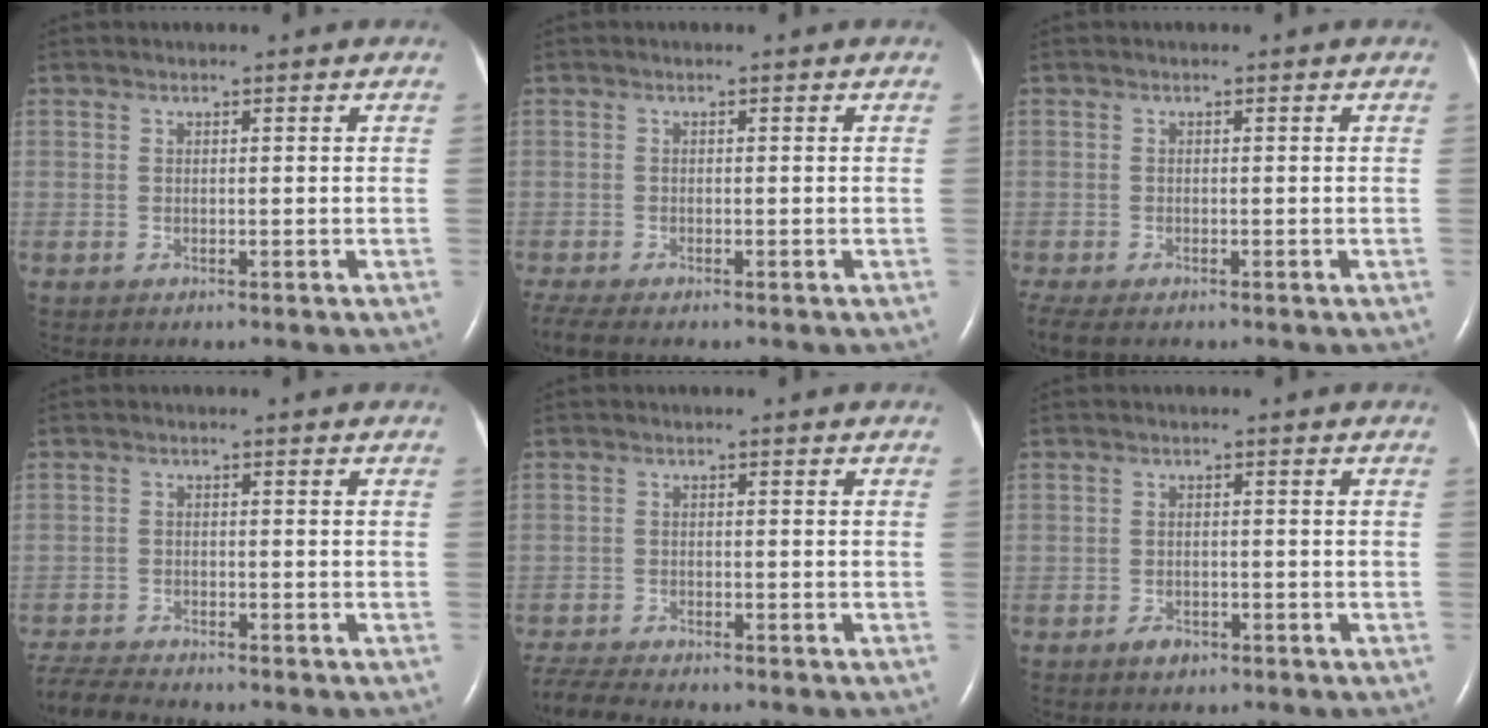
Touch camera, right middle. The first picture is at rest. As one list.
[{"total": 3.7, "force": [-3.0, 0.6, 2.0], "torque": [-0.049, -0.014, -0.055]}, {"total": 5.0, "force": [-3.7, 2.0, 2.7], "torque": [-0.061, -0.015, -0.061]}, {"total": 6.2, "force": [-6.0, 0.4, 1.6], "torque": [-0.034, -0.020, -0.107]}, {"total": 6.1, "force": [-5.7, 0.5, 2.1], "torque": [-0.046, -0.018, -0.099]}, {"total": 2.0, "force": [-1.4, 1.1, 1.0], "torque": [-0.022, 0.001, -0.018]}]